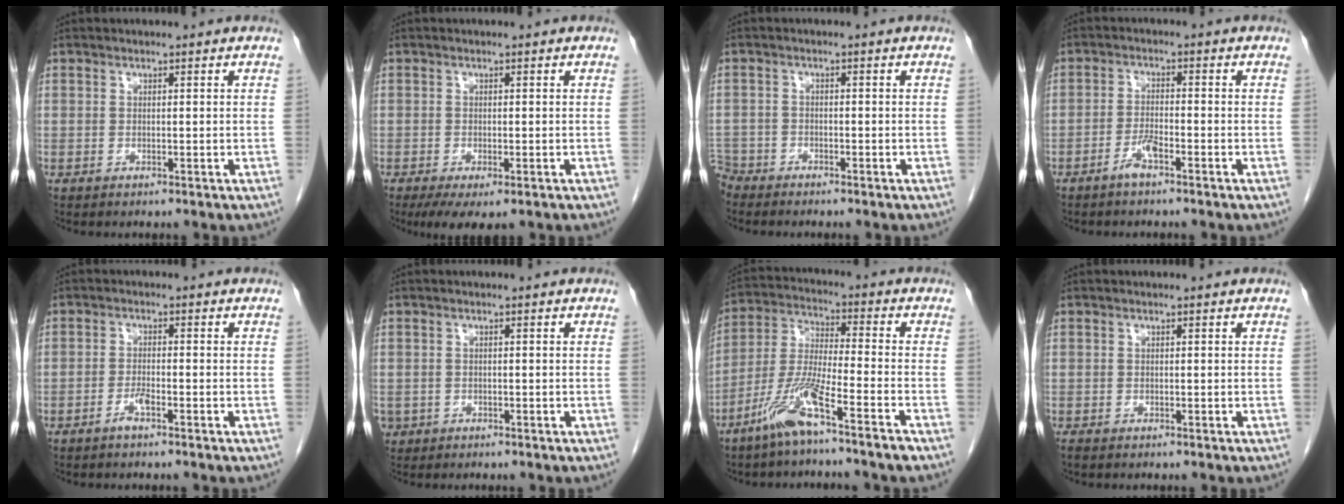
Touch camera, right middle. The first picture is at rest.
{"total": 6.0, "force": [-3.6, 2.1, 4.3], "torque": [-0.066, -0.017, -0.056]}
{"total": 3.8, "force": [-3.6, 1.3, -0.1], "torque": [0.001, -0.006, -0.072]}
{"total": 2.9, "force": [-2.1, 0.3, 2.1], "torque": [-0.042, 0.000, -0.040]}
{"total": 2.0, "force": [-1.4, 0.1, 1.4], "torque": [-0.030, 0.000, -0.026]}
{"total": 1.6, "force": [-0.7, 1.4, 0.2], "torque": [-0.006, 0.003, -0.006]}
{"total": 10.0, "force": [-6.6, -0.2, 7.5], "torque": [-0.163, -0.015, -0.132]}
{"total": 0.9, "force": [-0.8, 0.2, 0.4], "torque": [-0.013, -0.005, -0.012]}